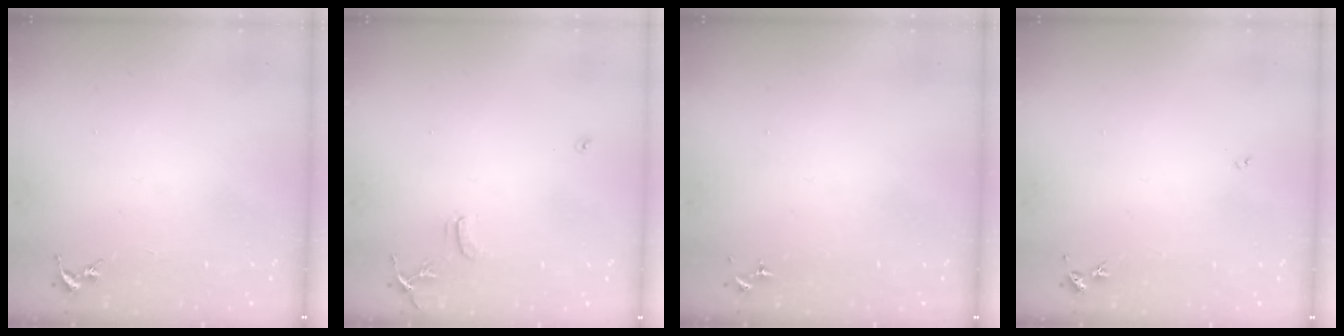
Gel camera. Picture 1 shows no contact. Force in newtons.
{"total": 7.9, "press": 7.9, "slide": 0.7}
{"total": 0.0}
{"total": 3.0, "press": 3.0, "slide": 0.4}